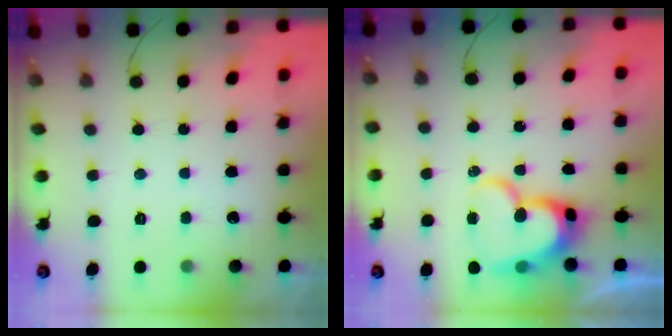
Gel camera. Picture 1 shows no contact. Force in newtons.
{"total": 16.3, "press": 16.2, "slide": 1.2}